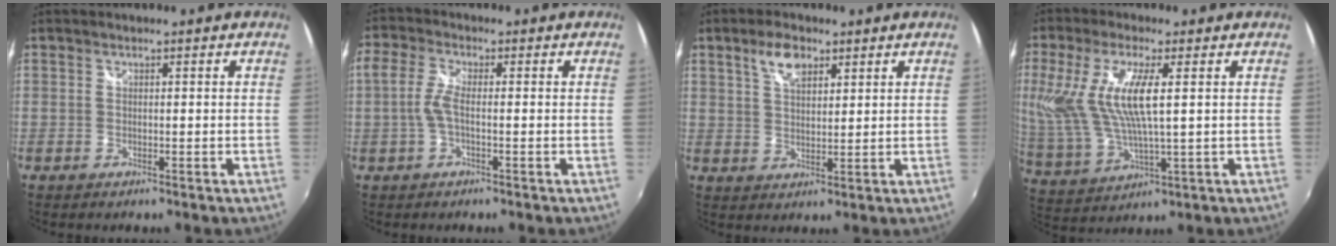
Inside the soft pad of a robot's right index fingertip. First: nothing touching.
{"total": 4.0, "force": [-0.8, 1.1, 3.8], "torque": [-0.087, 0.006, -0.019]}
{"total": 5.6, "force": [3.3, 2.8, 3.6], "torque": [-0.062, 0.009, 0.060]}
{"total": 15.7, "force": [3.6, 4.8, 14.5], "torque": [-0.291, -0.005, 0.079]}